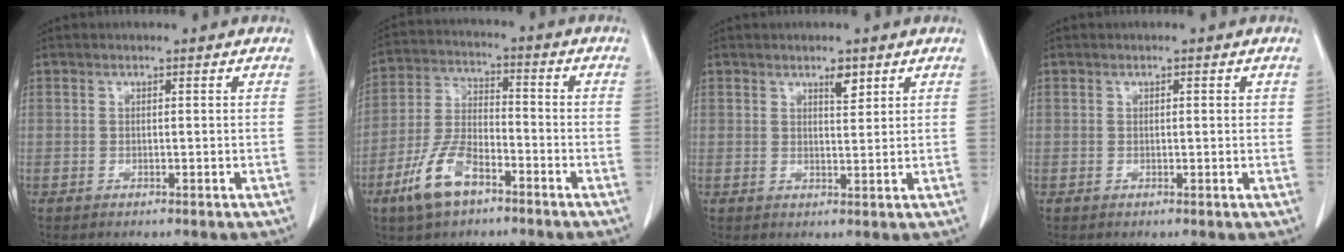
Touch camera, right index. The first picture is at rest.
{"total": 8.2, "force": [-4.7, 3.7, 5.6], "torque": [-0.129, 0.002, -0.088]}
{"total": 2.4, "force": [1.6, 0.7, 1.6], "torque": [-0.028, -0.004, 0.027]}
{"total": 1.2, "force": [0.4, 0.4, 1.1], "torque": [-0.015, 0.002, 0.004]}